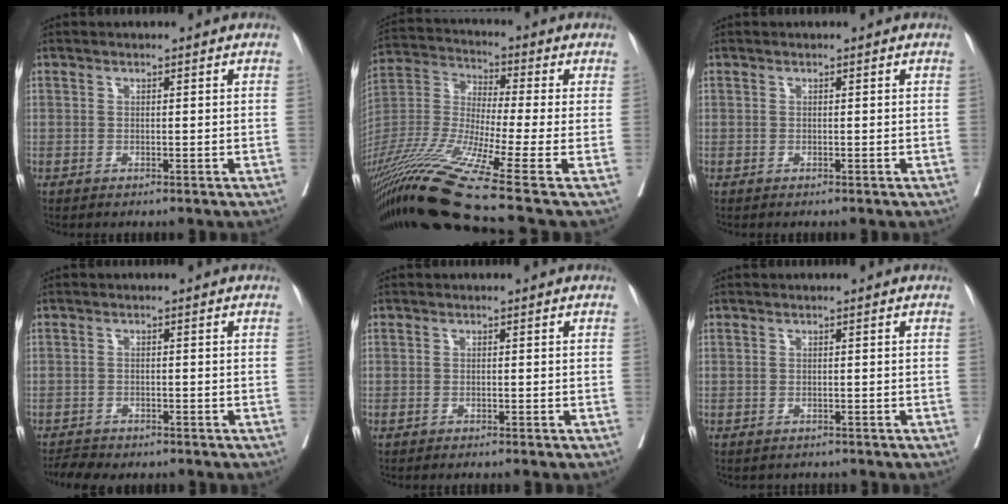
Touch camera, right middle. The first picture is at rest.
{"total": 19.2, "force": [-12.6, -1.5, 14.4], "torque": [-0.328, -0.036, -0.242]}
{"total": 0.0}
{"total": 3.5, "force": [-3.2, 1.1, 0.9], "torque": [-0.015, -0.007, -0.051]}
{"total": 1.2, "force": [-0.9, 0.3, 0.7], "torque": [-0.014, -0.003, -0.011]}
{"total": 1.5, "force": [-1.4, 0.7, 0.2], "torque": [-0.010, -0.001, -0.017]}